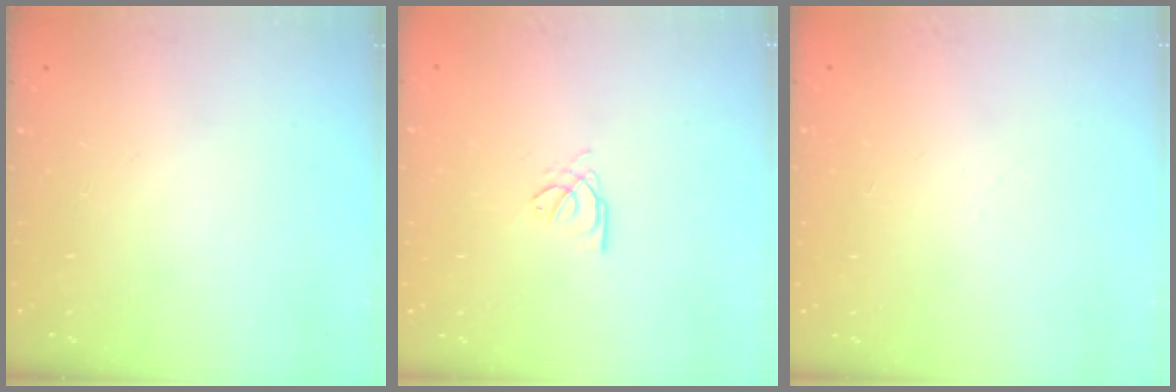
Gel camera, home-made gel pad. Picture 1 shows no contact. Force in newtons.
{"total": 2.7, "press": 2.7, "slide": 0.4}
{"total": 2.0, "press": 1.9, "slide": 0.5}